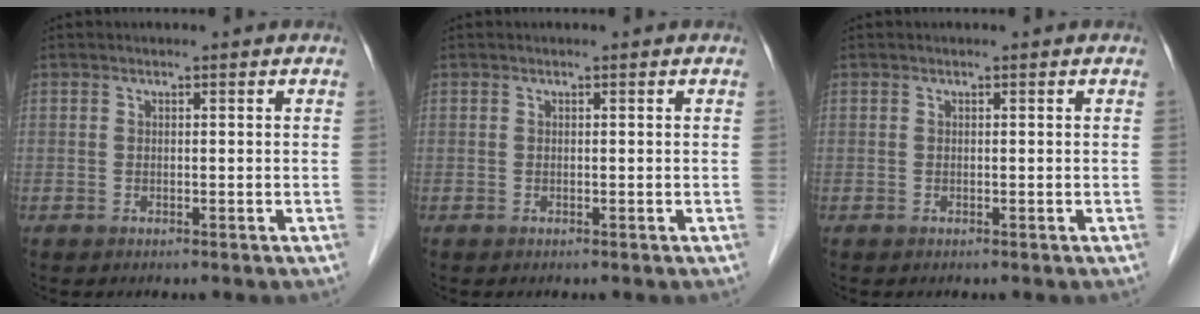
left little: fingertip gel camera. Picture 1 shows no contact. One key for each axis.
{"total": 0.0}
{"total": 0.0}